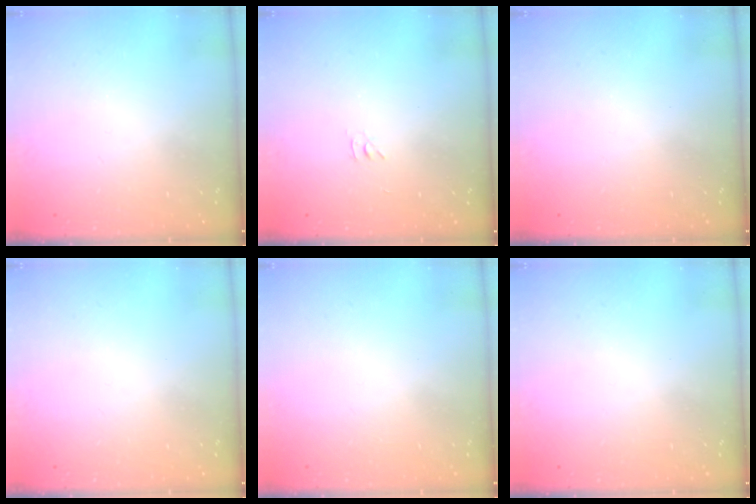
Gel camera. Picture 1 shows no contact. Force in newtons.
{"total": 2.8, "press": 2.8, "slide": 0.4}
{"total": 0.0}
{"total": 0.0}
{"total": 1.7, "press": 1.7, "slide": 0.1}
{"total": 0.0}